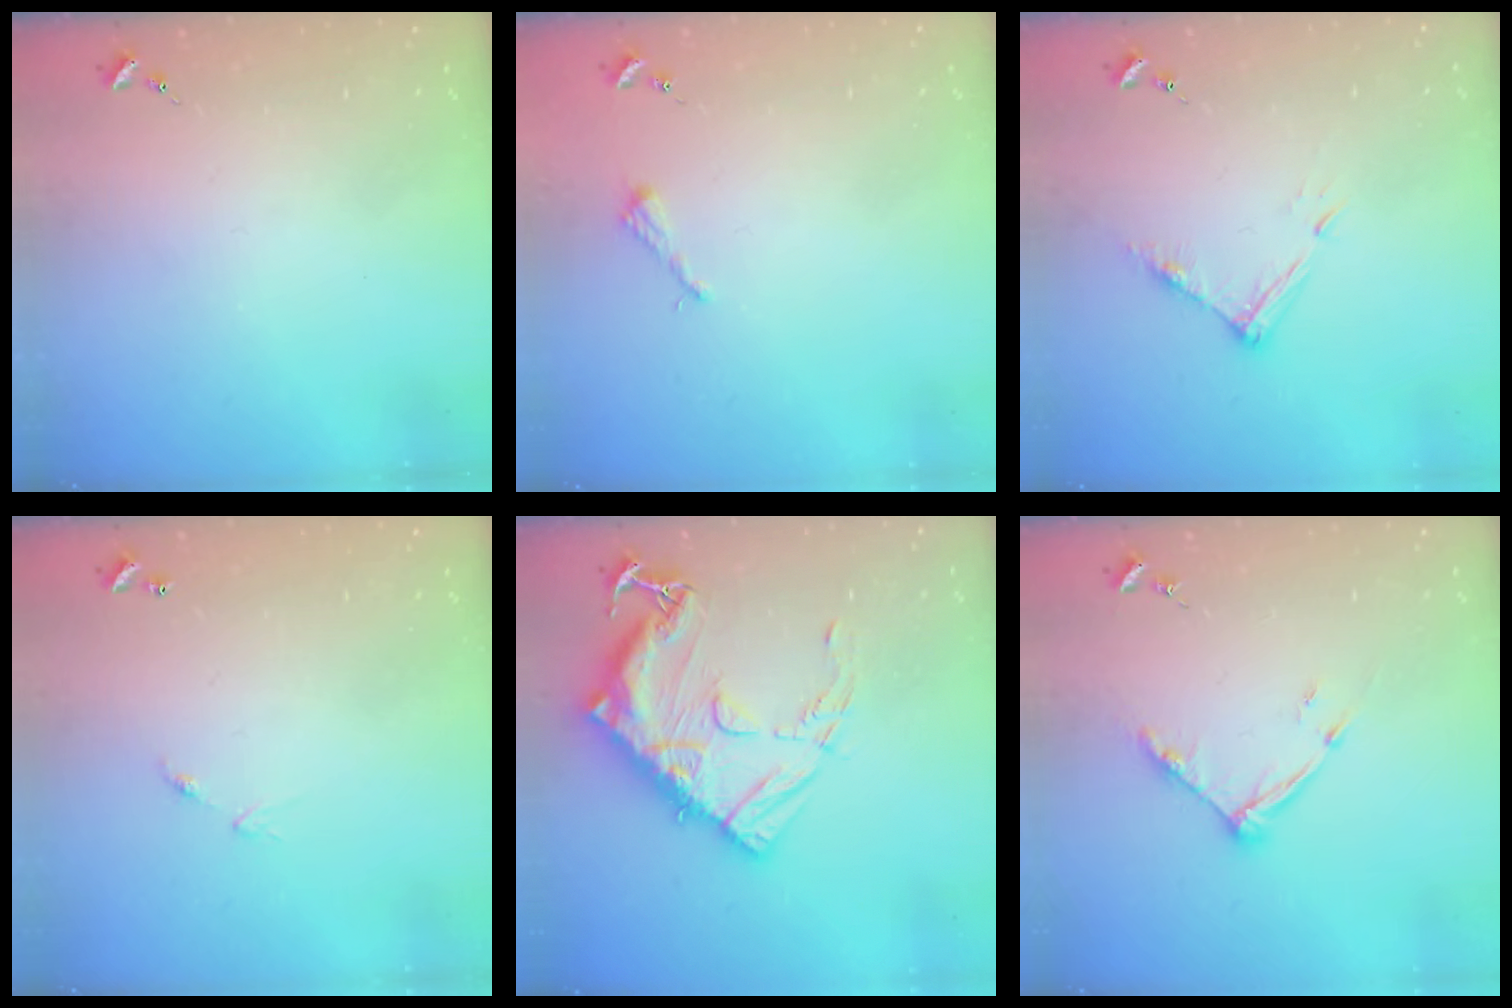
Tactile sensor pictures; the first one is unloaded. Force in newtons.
{"total": 2.6, "press": 2.6, "slide": 0.3}
{"total": 8.0, "press": 8.0, "slide": 0.4}
{"total": 5.6, "press": 5.5, "slide": 0.6}
{"total": 19.9, "press": 19.8, "slide": 1.7}
{"total": 9.0, "press": 9.0, "slide": 0.7}